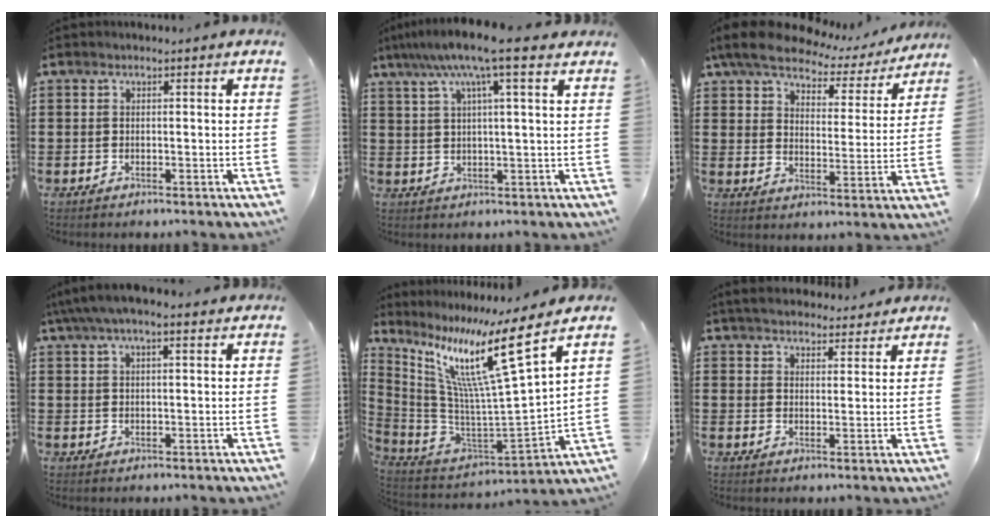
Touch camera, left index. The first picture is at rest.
{"total": 8.7, "force": [5.2, 0.4, 6.9], "torque": [-0.148, -0.003, 0.088]}
{"total": 6.3, "force": [5.6, 1.8, 2.3], "torque": [-0.074, -0.027, 0.095]}
{"total": 4.7, "force": [3.4, 1.1, 3.1], "torque": [-0.069, 0.004, 0.059]}
{"total": 14.5, "force": [8.4, 0.4, 11.8], "torque": [-0.246, -0.057, 0.125]}
{"total": 4.2, "force": [4.1, 0.7, 0.8], "torque": [-0.029, -0.015, 0.075]}